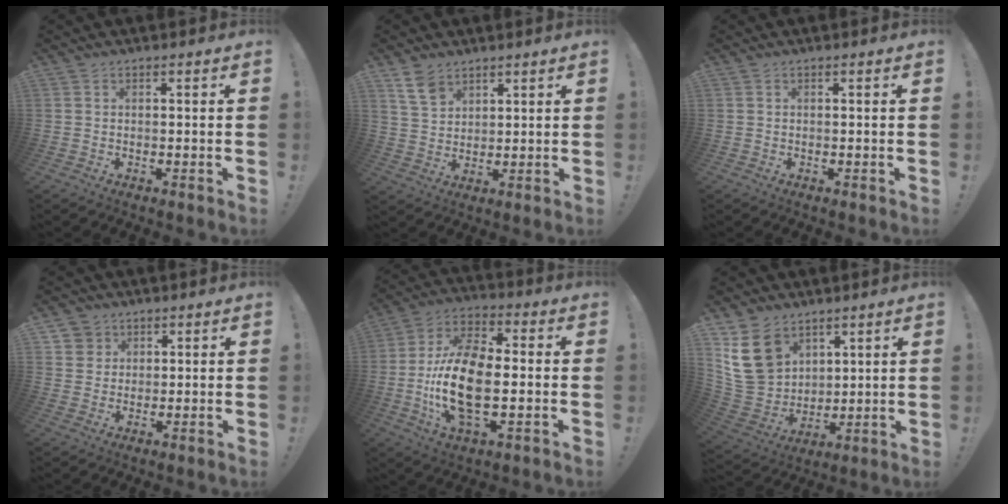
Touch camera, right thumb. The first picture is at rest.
{"total": 7.6, "force": [5.3, 4.4, 3.1], "torque": [-0.060, -0.023, 0.104]}
{"total": 0.0}
{"total": 4.7, "force": [2.5, 3.9, 0.3], "torque": [0.000, -0.016, 0.047]}
{"total": 18.3, "force": [-2.4, 9.4, 15.5], "torque": [-0.310, -0.002, -0.042]}
{"total": 16.9, "force": [8.6, 12.3, 7.8], "torque": [-0.151, -0.048, 0.169]}